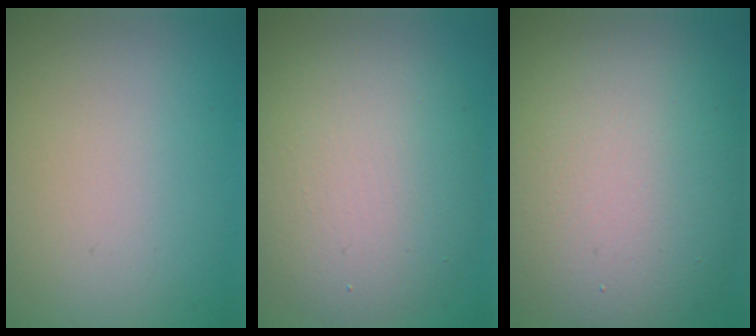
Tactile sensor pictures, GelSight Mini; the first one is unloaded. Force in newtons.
{"total": 8.9, "press": 8.9, "slide": 0.4}
{"total": 14.0, "press": 13.9, "slide": 0.9}